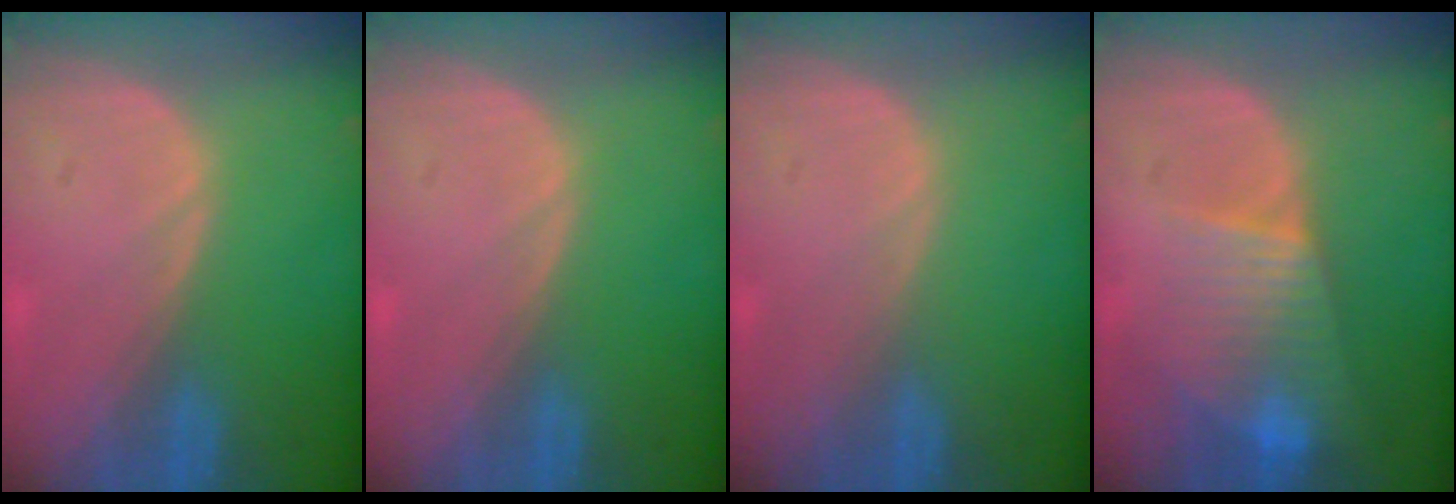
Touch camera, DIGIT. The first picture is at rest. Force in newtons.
{"total": 0.0}
{"total": 0.0}
{"total": 7.7, "press": 6.8, "slide": 3.6}